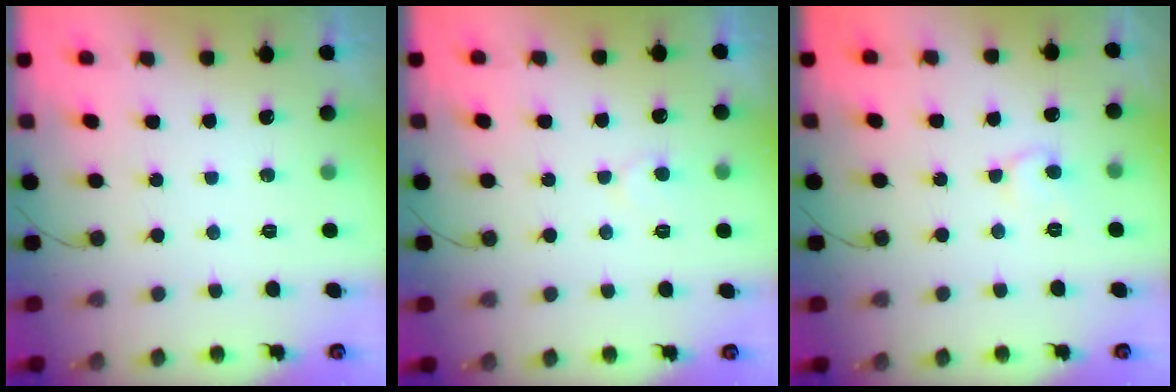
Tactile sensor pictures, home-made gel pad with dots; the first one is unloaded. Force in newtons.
{"total": 5.1, "press": 5.1, "slide": 0.4}
{"total": 7.4, "press": 7.4, "slide": 0.3}